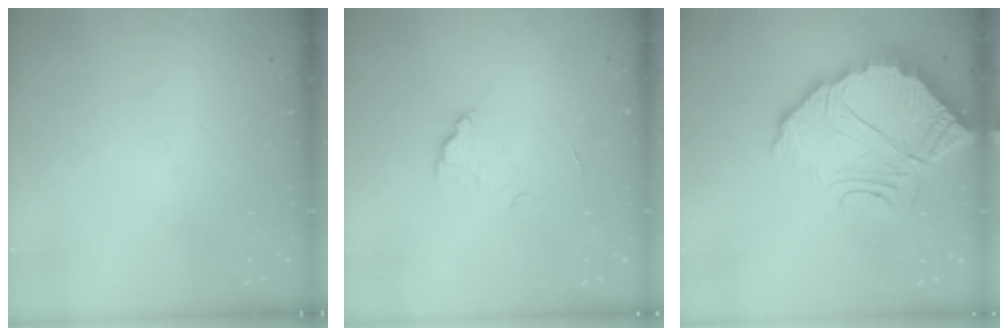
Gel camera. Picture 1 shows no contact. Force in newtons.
{"total": 5.9, "press": 5.9, "slide": 0.4}
{"total": 9.5, "press": 9.5, "slide": 0.6}